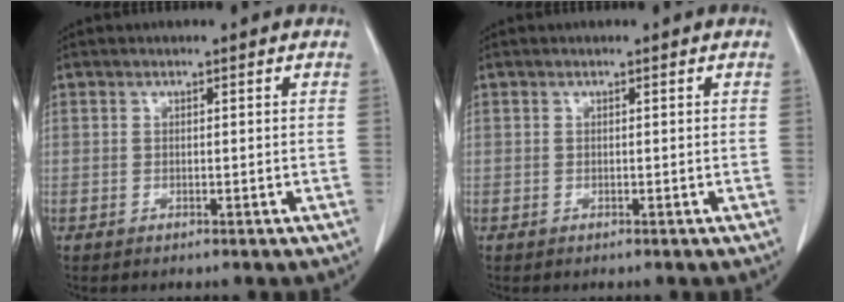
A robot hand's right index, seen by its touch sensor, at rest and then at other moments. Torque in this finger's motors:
{"motor_torque": [-0.05, 0.05, 0.00, 0.00]}